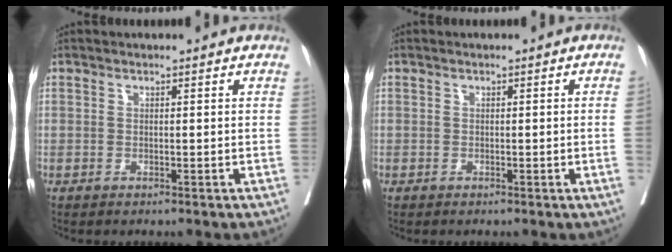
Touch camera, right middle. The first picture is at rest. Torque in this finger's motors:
{"motor_torque": [0.34, -0.37, -0.54, -0.21]}